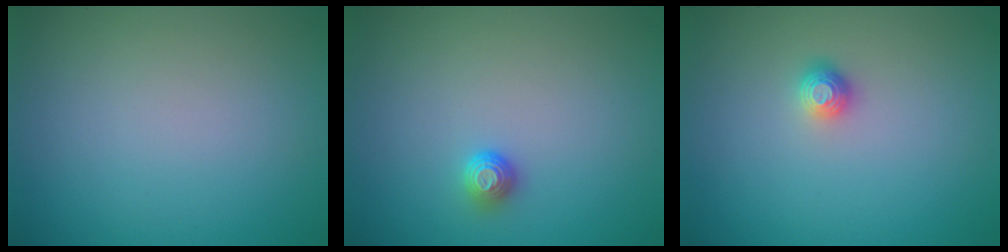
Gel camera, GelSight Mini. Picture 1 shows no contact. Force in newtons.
{"total": 1.1, "press": 1.0, "slide": 0.5}
{"total": 1.2, "press": 1.0, "slide": 0.5}